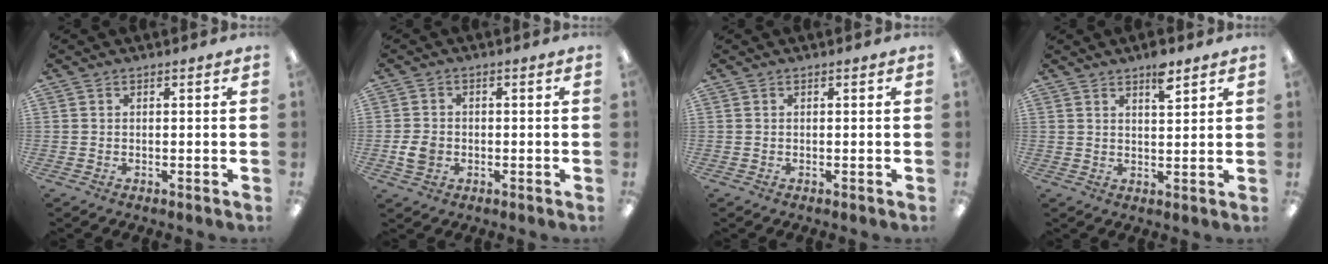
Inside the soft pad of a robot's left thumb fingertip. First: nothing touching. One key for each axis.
{"total": 4.4, "fx": -1.1, "fy": 3.5, "fz": 2.5, "tx": -0.046, "ty": 0.007, "tz": -0.018}
{"total": 0.0}
{"total": 5.6, "fx": 3.8, "fy": 2.0, "fz": 3.5, "tx": -0.046, "ty": -0.018, "tz": 0.061}